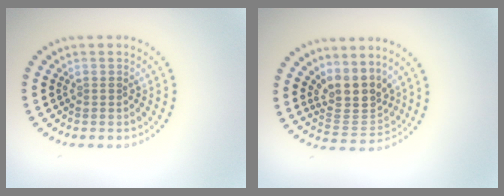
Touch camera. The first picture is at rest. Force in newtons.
{"total": 4.0, "press": 3.3, "slide": 2.2}